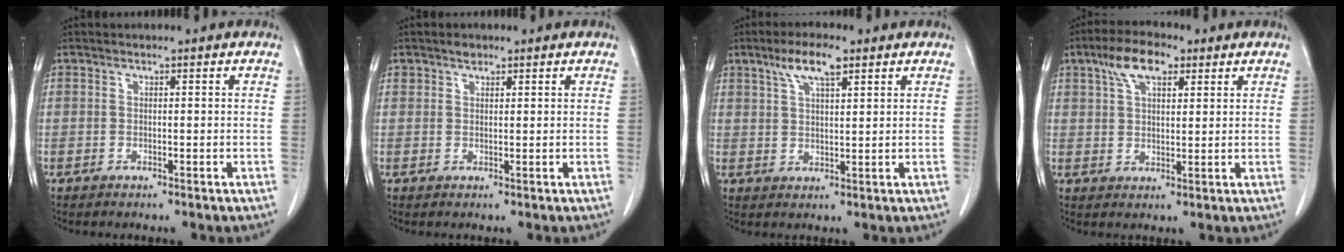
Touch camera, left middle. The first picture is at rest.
{"total": 1.3, "force": [1.0, 0.8, 0.4], "torque": [-0.008, 0.003, 0.017]}
{"total": 5.9, "force": [3.6, 1.3, 4.5], "torque": [-0.092, 0.009, 0.066]}
{"total": 7.0, "force": [3.9, 2.9, 5.0], "torque": [-0.101, 0.019, 0.071]}